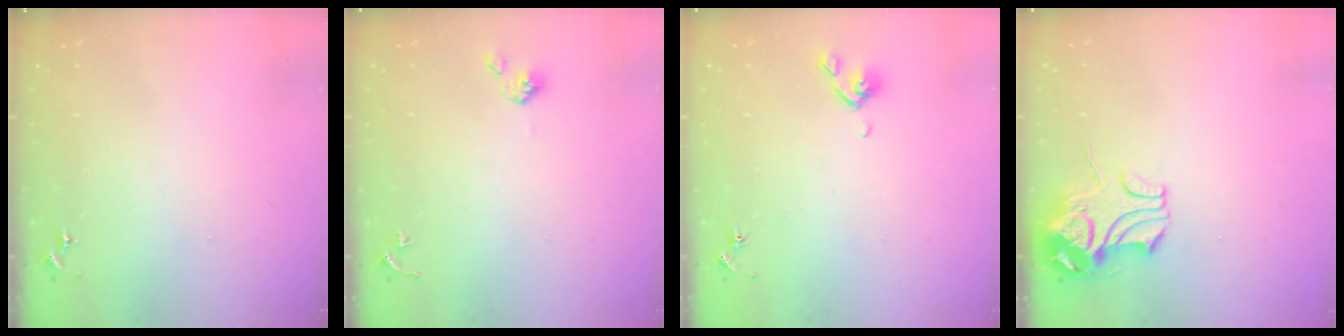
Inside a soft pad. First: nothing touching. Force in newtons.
{"total": 4.6, "press": 4.6, "slide": 0.7}
{"total": 5.2, "press": 5.1, "slide": 1.0}
{"total": 9.7, "press": 9.6, "slide": 1.7}